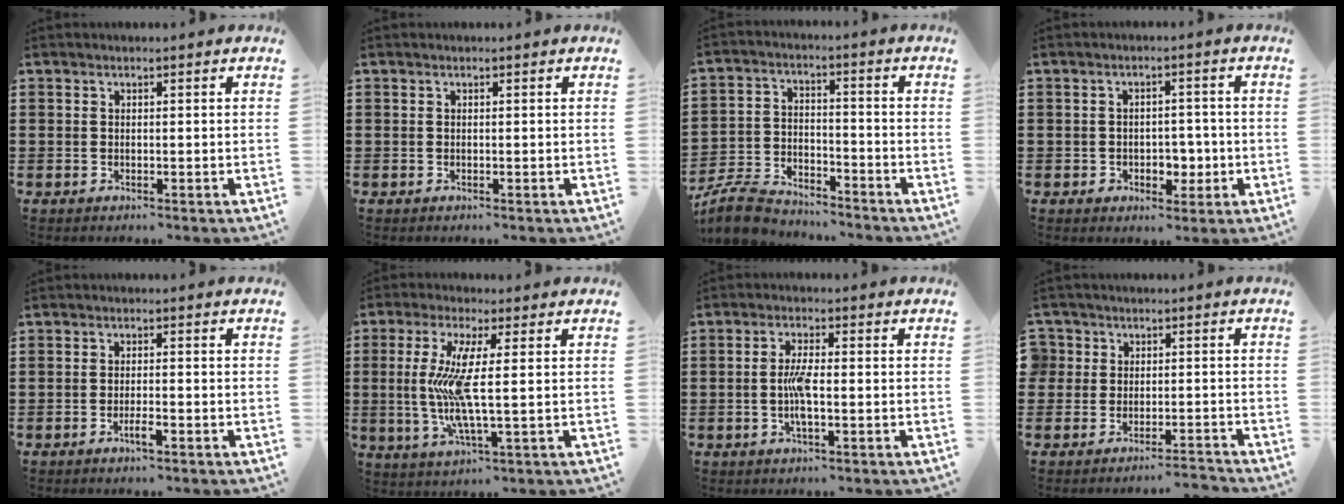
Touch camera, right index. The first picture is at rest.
{"total": 0.0}
{"total": 7.4, "force": [-7.0, 1.6, 1.6], "torque": [-0.045, 0.013, -0.139]}
{"total": 3.6, "force": [-1.0, 2.9, 1.9], "torque": [-0.035, 0.004, -0.024]}
{"total": 2.4, "force": [-1.4, 0.3, 1.9], "torque": [-0.032, -0.002, -0.025]}
{"total": 9.3, "force": [0.5, 0.9, 9.2], "torque": [-0.198, -0.021, 0.001]}
{"total": 4.4, "force": [-0.9, 0.8, 4.2], "torque": [-0.097, -0.009, -0.025]}
{"total": 2.7, "force": [-2.2, 1.5, 0.0], "torque": [-0.009, 0.007, -0.052]}